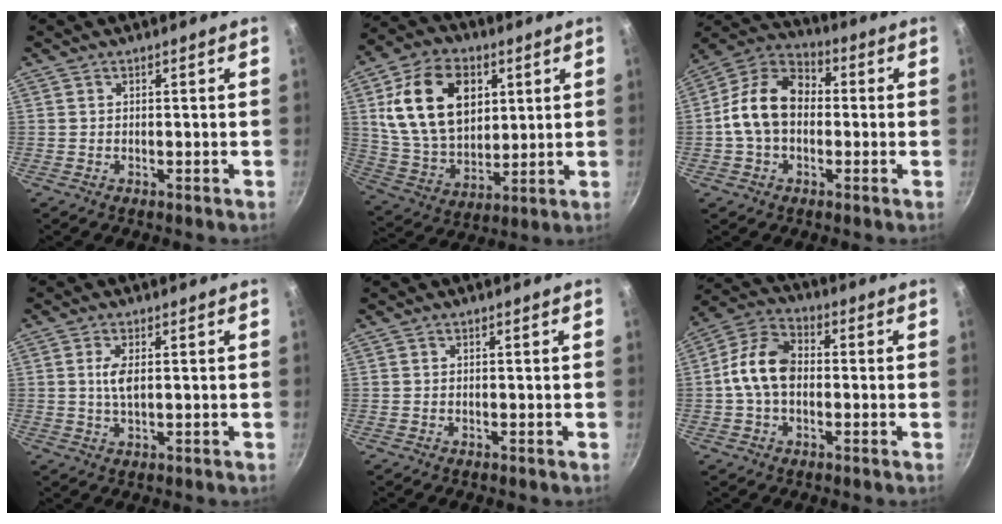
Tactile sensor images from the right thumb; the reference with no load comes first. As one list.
[{"total": 20.1, "force": [5.9, 13.6, 13.6], "torque": [-0.215, -0.011, 0.112]}, {"total": 13.4, "force": [-0.5, 9.7, 9.3], "torque": [-0.137, 0.039, -0.030]}, {"total": 3.6, "force": [0.7, 1.5, 3.2], "torque": [-0.065, 0.000, 0.013]}, {"total": 0.0}, {"total": 10.8, "force": [-0.3, 7.3, 7.9], "torque": [-0.129, 0.031, -0.023]}]